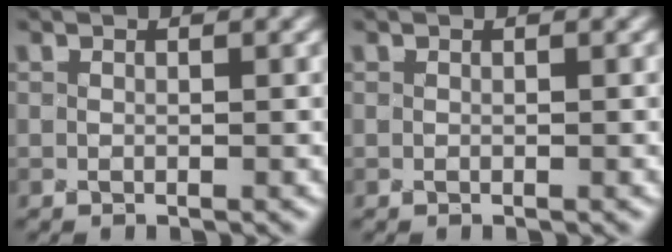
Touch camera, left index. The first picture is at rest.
{"total": 0.0}